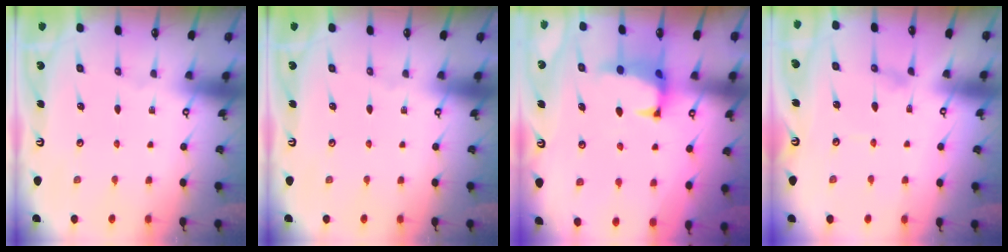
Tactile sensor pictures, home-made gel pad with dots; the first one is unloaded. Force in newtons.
{"total": 0.0}
{"total": 0.7, "press": 0.0, "slide": 0.7}
{"total": 0.9, "press": 0.9, "slide": 0.3}